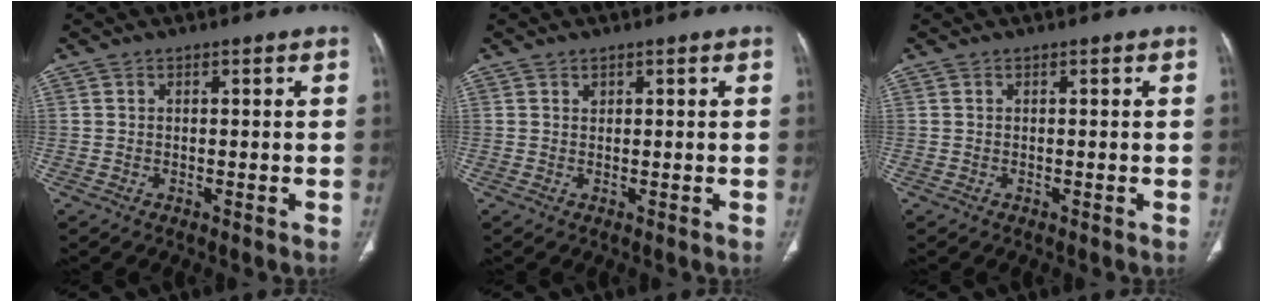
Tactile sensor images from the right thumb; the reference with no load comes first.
{"total": 0.6, "force": [0.4, 0.4, 0.2], "torque": [0.001, -0.002, 0.006]}
{"total": 0.0}